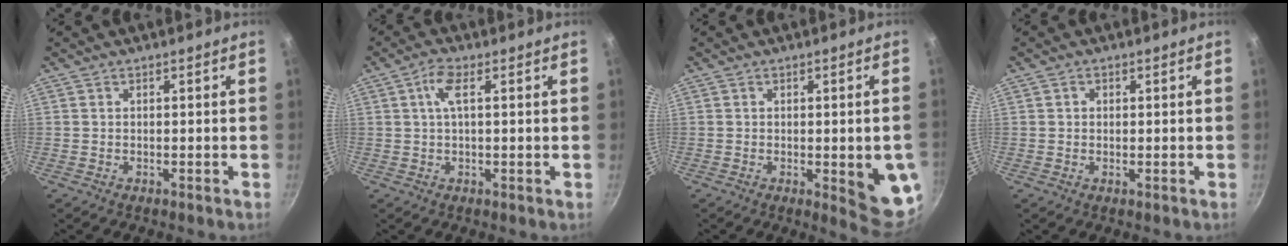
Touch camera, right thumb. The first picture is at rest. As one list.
[{"total": 3.9, "force": [1.0, 1.0, 3.6], "torque": [-0.080, 0.008, 0.016]}, {"total": 9.7, "force": [-1.5, 2.9, 9.2], "torque": [-0.084, -0.005, -0.013]}, {"total": 1.1, "force": [0.3, 0.9, 0.4], "torque": [-0.003, 0.000, 0.002]}]